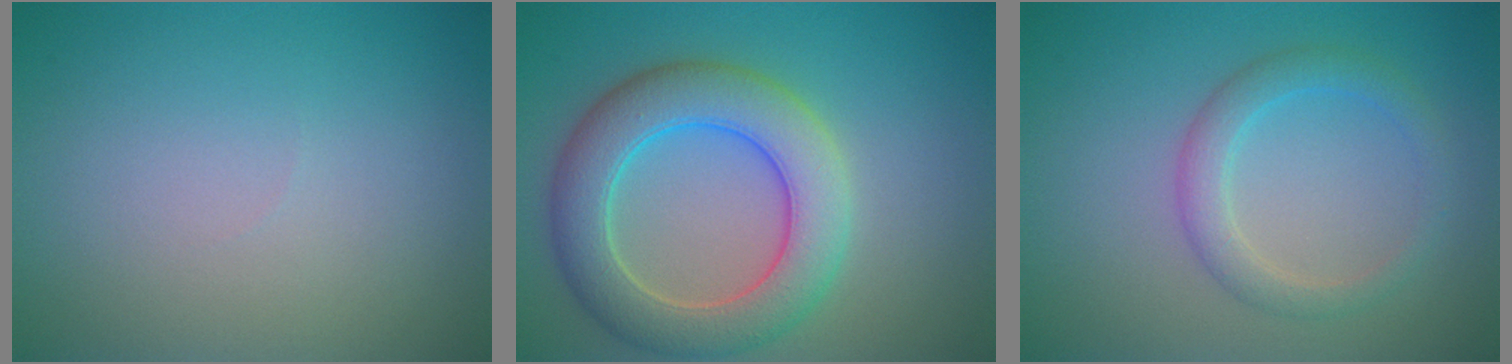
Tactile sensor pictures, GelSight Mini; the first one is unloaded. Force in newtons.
{"total": 7.1, "press": 7.1, "slide": 0.3}
{"total": 2.7, "press": 2.7, "slide": 0.1}